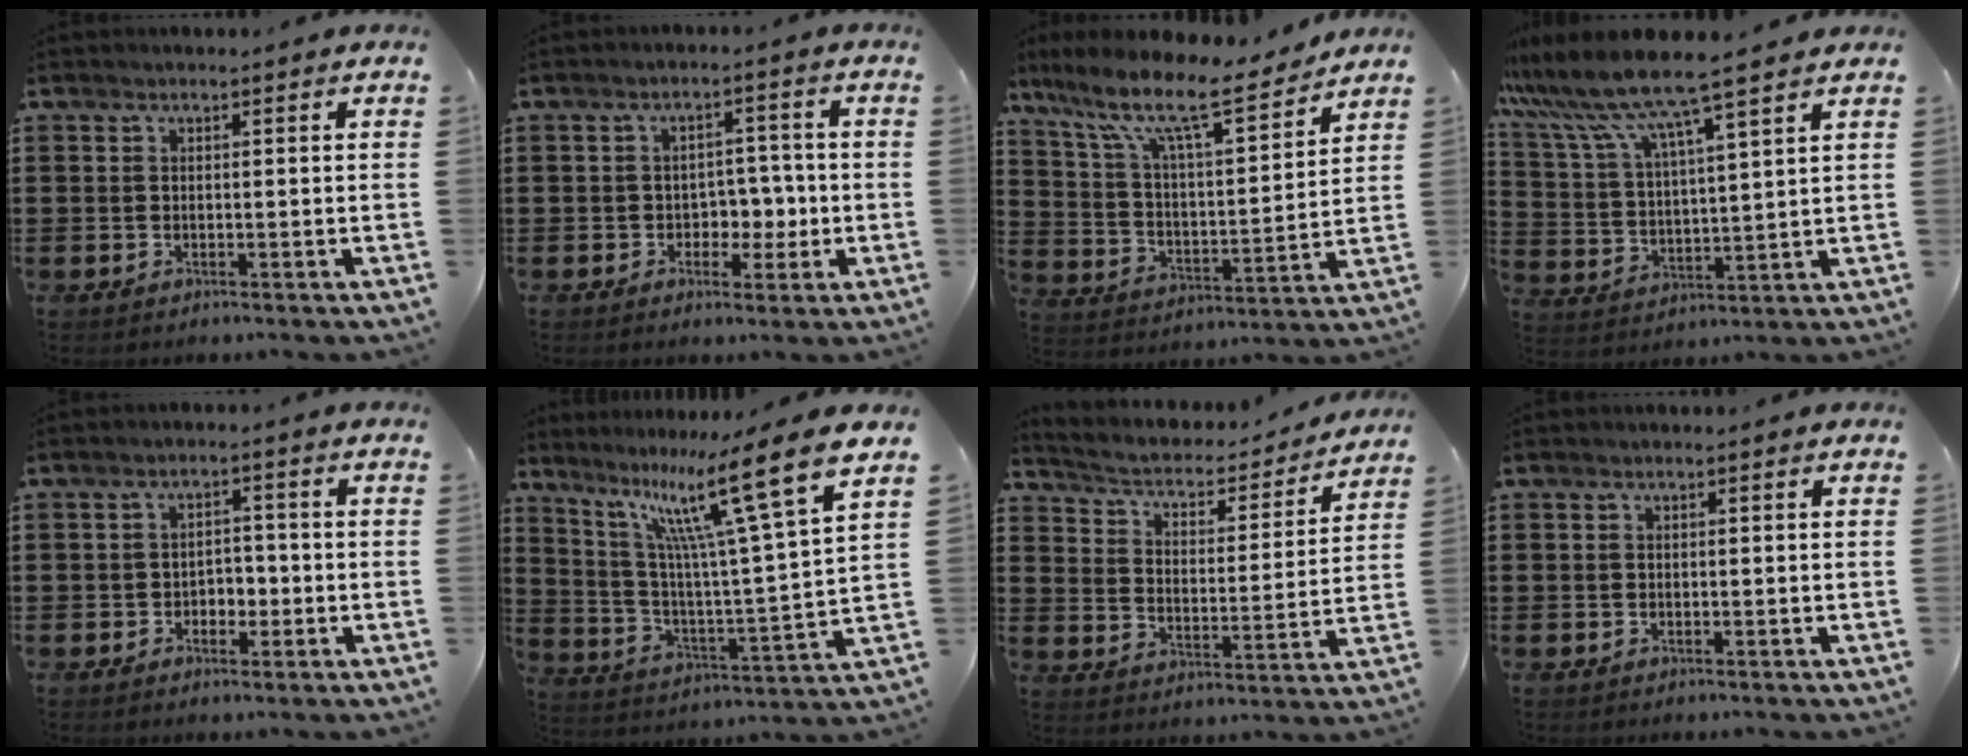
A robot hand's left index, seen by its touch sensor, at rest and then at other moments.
{"total": 4.4, "force": [-0.9, 3.7, 2.1], "torque": [-0.037, 0.002, -0.025]}
{"total": 11.8, "force": [9.2, 2.1, 7.1], "torque": [-0.163, -0.055, 0.153]}
{"total": 9.0, "force": [7.7, -0.2, 4.6], "torque": [-0.123, -0.043, 0.127]}
{"total": 2.6, "force": [-1.3, 1.9, 1.3], "torque": [-0.030, 0.006, -0.031]}
{"total": 14.8, "force": [9.5, 1.0, 11.3], "torque": [-0.230, -0.058, 0.142]}
{"total": 3.0, "force": [2.5, 1.2, 1.4], "torque": [-0.044, -0.023, 0.031]}
{"total": 0.0}